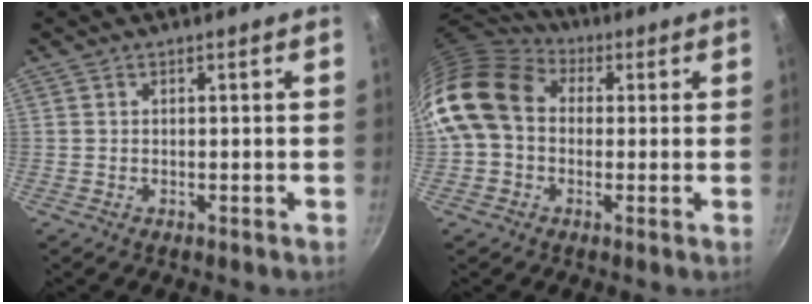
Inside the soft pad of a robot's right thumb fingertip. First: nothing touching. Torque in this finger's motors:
{"motor_torque": [1.94, 2.93, 0.87, -0.77, 0.27]}